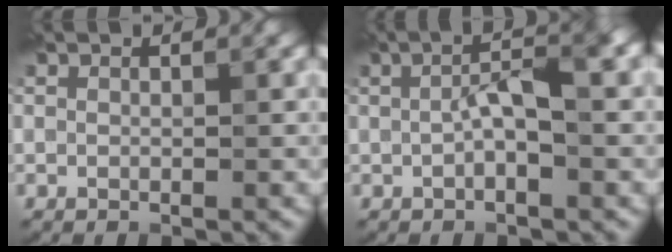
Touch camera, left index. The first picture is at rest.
{"total": 4.2, "force": [0.1, 1.1, 4.1], "torque": [-0.076, 0.012, -0.002]}